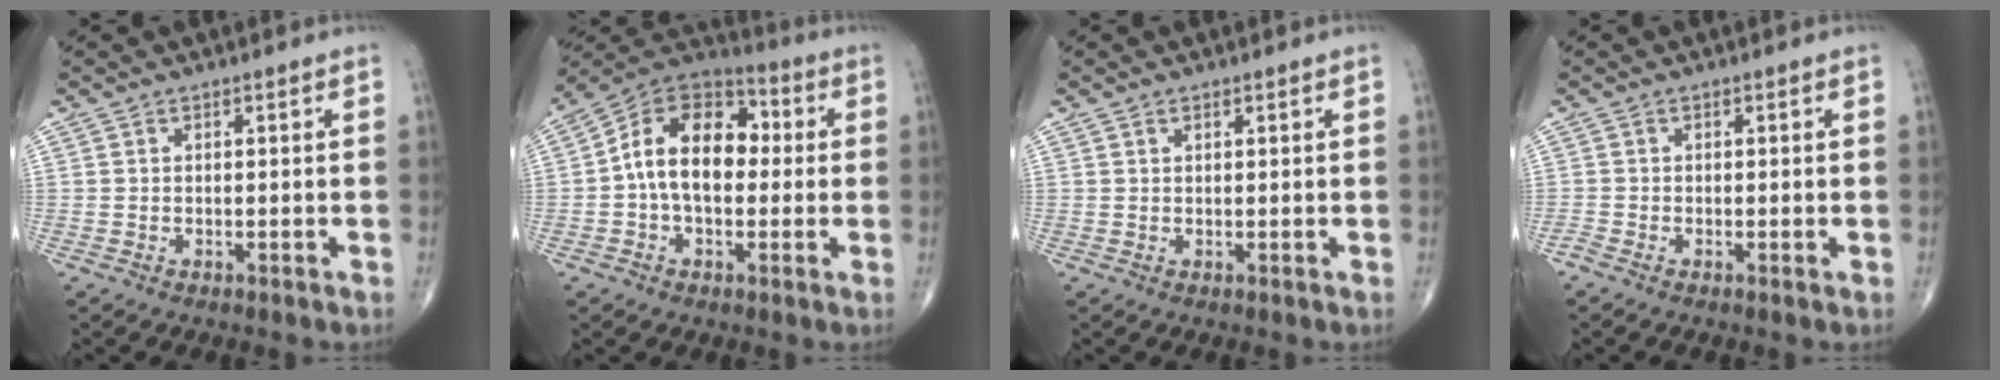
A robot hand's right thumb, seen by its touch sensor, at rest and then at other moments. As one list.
[{"total": 15.3, "force": [0.4, 9.9, 11.7], "torque": [-0.171, 0.039, -0.008]}, {"total": 0.7, "force": [0.5, 0.4, 0.3], "torque": [-0.004, -0.003, 0.007]}, {"total": 1.2, "force": [-0.6, 0.4, 1.0], "torque": [-0.025, -0.006, -0.021]}]